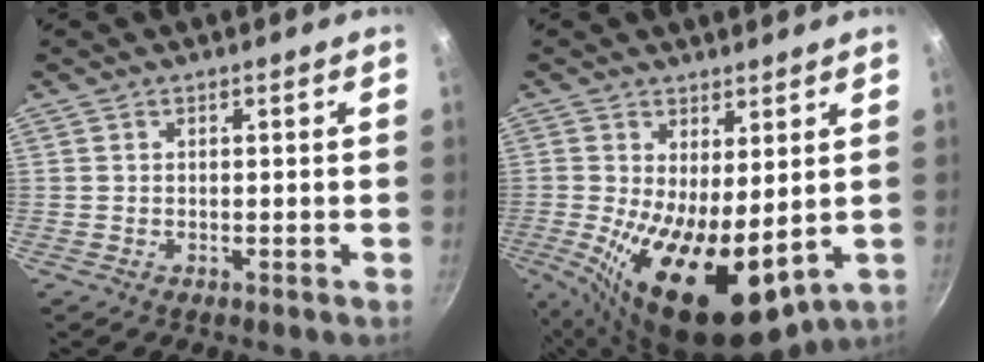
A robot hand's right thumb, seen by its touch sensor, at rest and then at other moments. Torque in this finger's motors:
{"motor_torque": [1.39, 3.62, 1.23, 0.75, 0.63]}